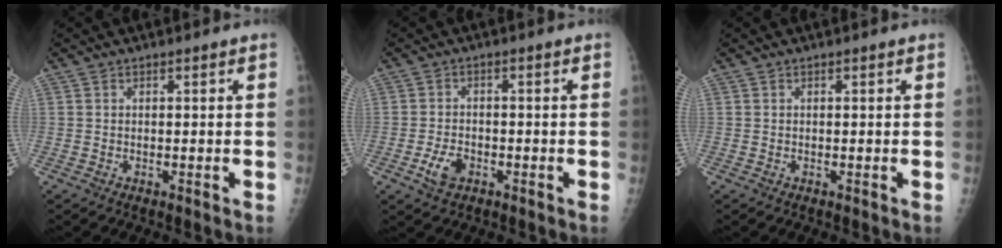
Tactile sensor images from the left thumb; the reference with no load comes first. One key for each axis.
{"total": 4.2, "fx": -1.9, "fy": 2.6, "fz": 2.7, "tx": -0.049, "ty": 0.010, "tz": -0.035}
{"total": 0.0}